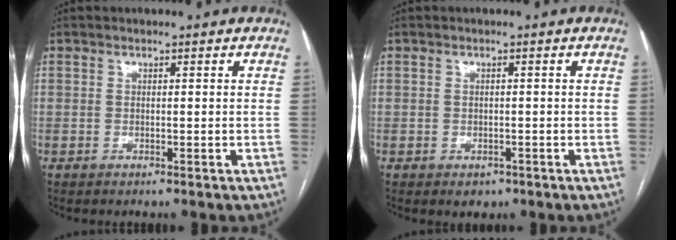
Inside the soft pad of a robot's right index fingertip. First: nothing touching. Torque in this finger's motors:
{"motor_torque": [-0.08, -0.05, -0.06, -0.03]}